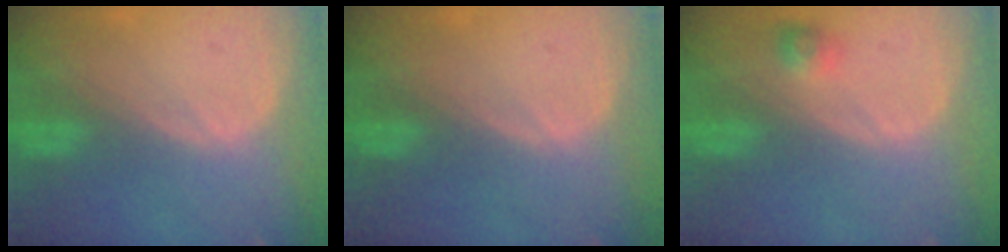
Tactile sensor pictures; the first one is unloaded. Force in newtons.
{"total": 0.0}
{"total": 2.4, "press": 2.2, "slide": 0.9}